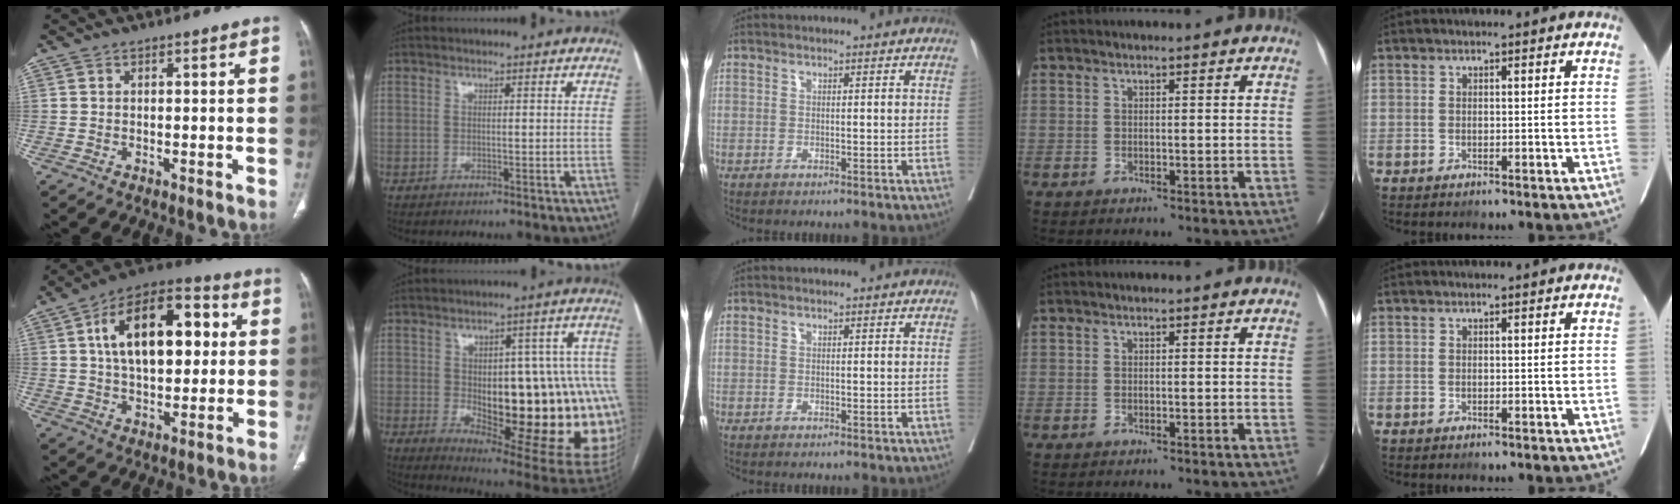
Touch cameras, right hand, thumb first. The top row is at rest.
{"thumb": {"total": 20.1, "force": [4.2, 11.0, 16.3], "torque": [-0.231, 0.018, 0.061]}, "index": {"total": 26.3, "force": [-2.6, 9.7, 24.3], "torque": [-0.236, 0.023, -0.003]}}